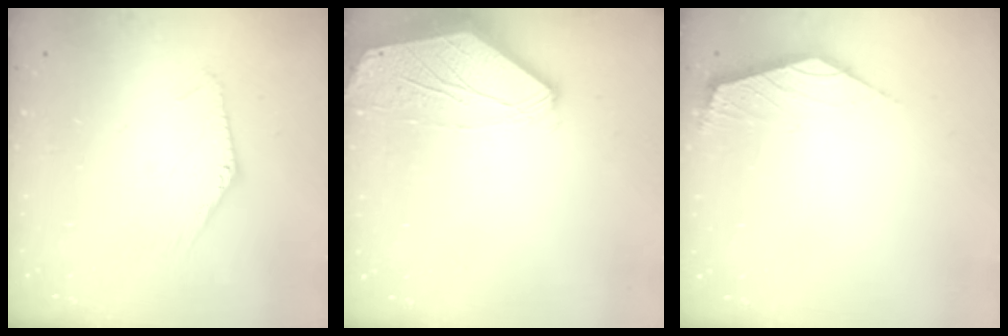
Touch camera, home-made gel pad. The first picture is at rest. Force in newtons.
{"total": 0.0}
{"total": 2.5, "press": 2.4, "slide": 0.6}